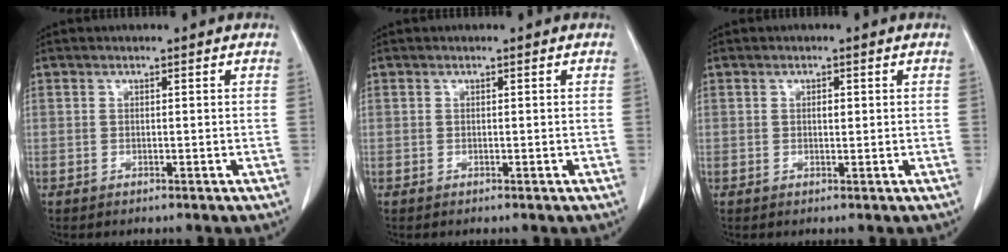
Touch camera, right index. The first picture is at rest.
{"total": 0.0}
{"total": 1.0, "force": [0.2, 0.4, 0.9], "torque": [-0.016, 0.000, 0.004]}